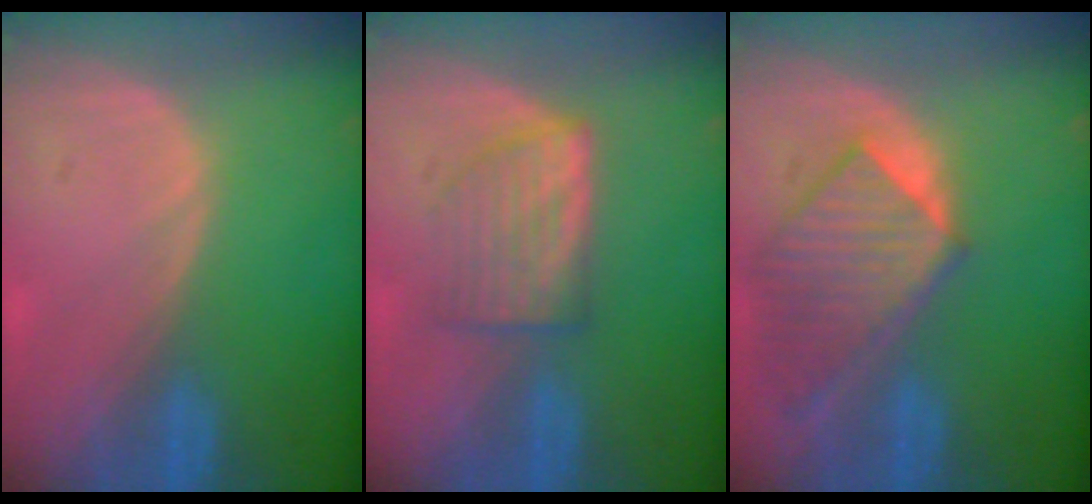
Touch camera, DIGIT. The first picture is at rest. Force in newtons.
{"total": 5.4, "press": 5.4, "slide": 0.3}
{"total": 8.8, "press": 7.9, "slide": 4.0}